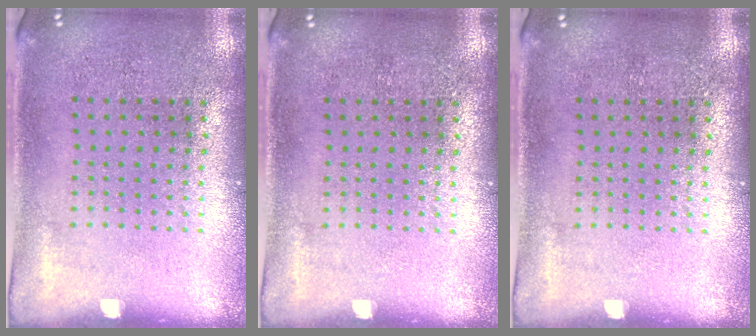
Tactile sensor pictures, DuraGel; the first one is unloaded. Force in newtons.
{"total": 0.0}
{"total": 0.0}